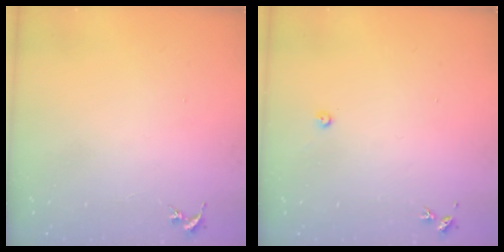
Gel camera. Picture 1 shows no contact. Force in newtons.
{"total": 2.4, "press": 2.4, "slide": 0.3}